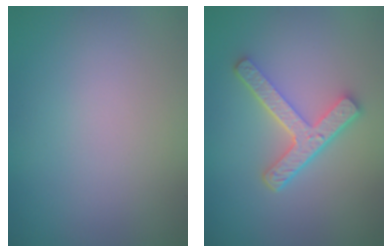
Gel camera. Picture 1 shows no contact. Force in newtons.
{"total": 4.5, "press": 3.5, "slide": 2.8}